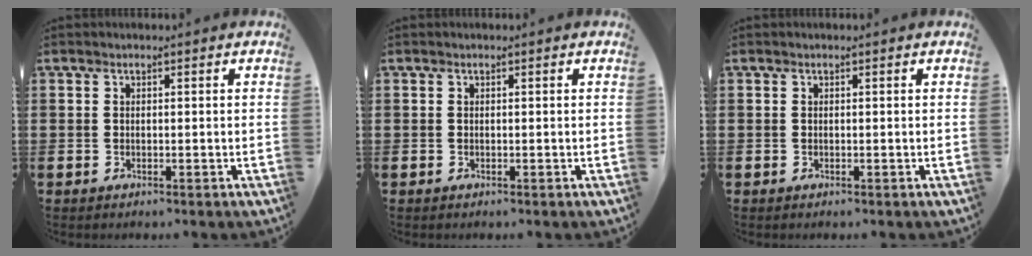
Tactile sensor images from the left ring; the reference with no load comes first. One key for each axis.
{"total": 0.0}
{"total": 0.0}